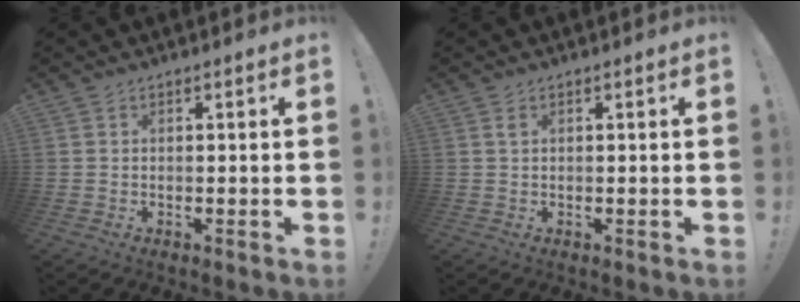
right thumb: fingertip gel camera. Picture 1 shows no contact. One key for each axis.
{"total": 0.6, "fx": 0.3, "fy": 0.3, "fz": 0.5, "tx": -0.008, "ty": 0.000, "tz": 0.005}